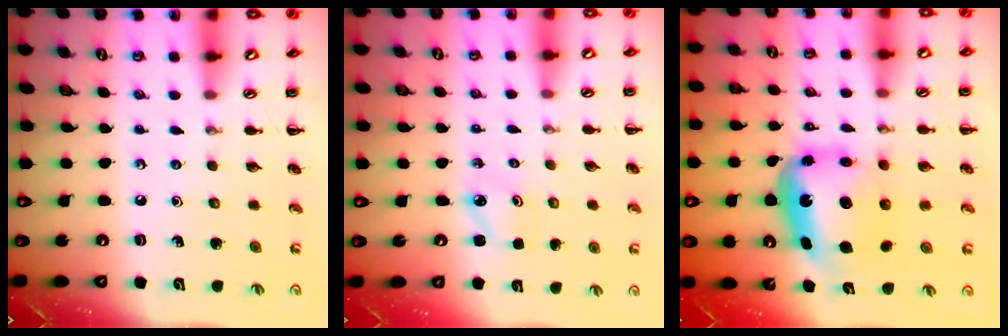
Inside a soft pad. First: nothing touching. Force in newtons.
{"total": 1.9, "press": 1.9, "slide": 0.4}
{"total": 7.0, "press": 6.7, "slide": 2.2}